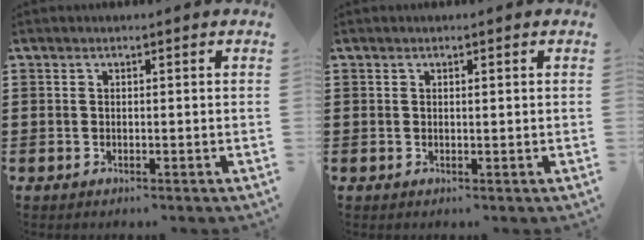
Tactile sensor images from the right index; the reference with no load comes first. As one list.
[{"total": 0.5, "force": [0.2, 0.1, 0.4], "torque": [-0.010, 0.000, 0.004]}]